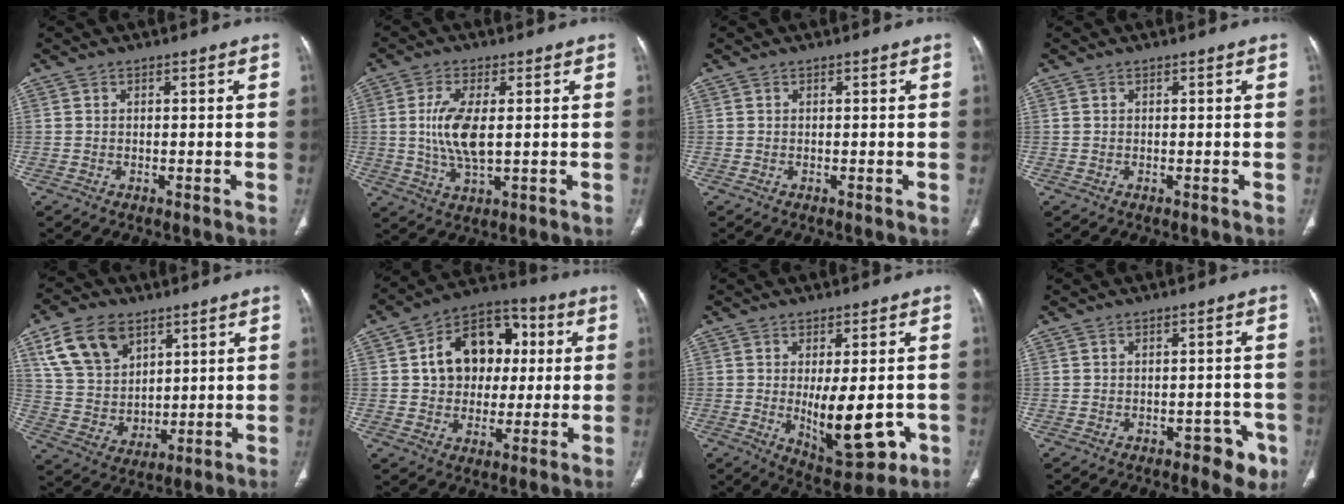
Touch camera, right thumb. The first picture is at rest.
{"total": 8.7, "force": [0.7, 3.5, 8.0], "torque": [-0.172, -0.012, 0.017]}
{"total": 0.0}
{"total": 0.0}
{"total": 14.0, "force": [7.0, 9.8, 7.2], "torque": [-0.104, -0.025, 0.145]}
{"total": 15.7, "force": [2.5, 11.9, 9.9], "torque": [-0.110, 0.020, 0.035]}
{"total": 12.7, "force": [-2.2, 5.5, 11.3], "torque": [-0.139, -0.019, -0.016]}
{"total": 5.0, "force": [-2.6, 2.8, 3.2], "torque": [-0.014, 0.014, -0.030]}